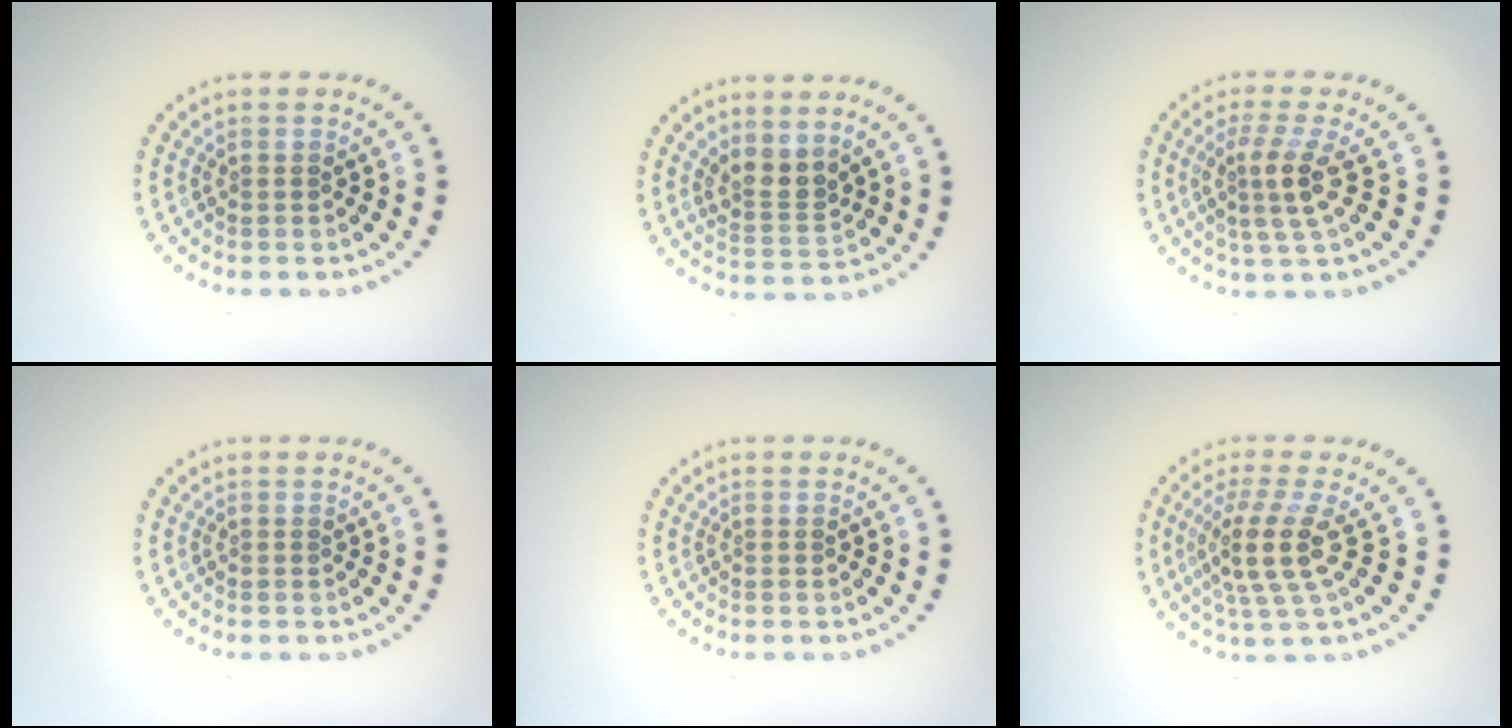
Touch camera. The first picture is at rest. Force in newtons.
{"total": 2.5, "press": 2.0, "slide": 1.6}
{"total": 3.2, "press": 2.4, "slide": 2.1}
{"total": 0.0}
{"total": 0.0}
{"total": 4.0, "press": 2.9, "slide": 2.8}